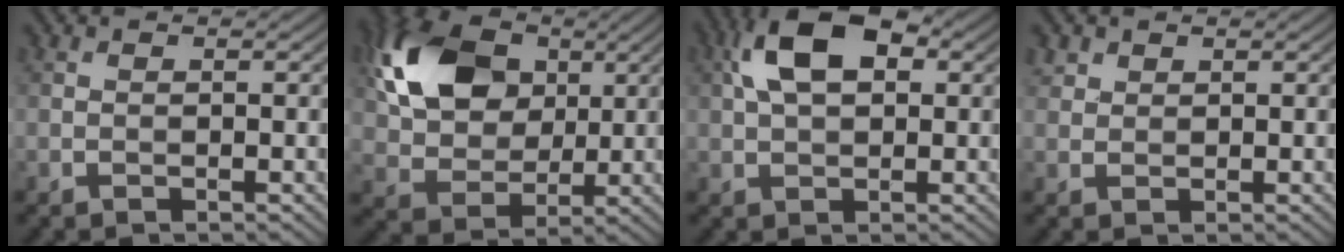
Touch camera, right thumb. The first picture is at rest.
{"total": 13.1, "force": [4.4, 9.2, 8.2], "torque": [-0.195, 0.019, 0.077]}
{"total": 8.8, "force": [2.5, 4.9, 6.8], "torque": [-0.138, 0.020, 0.036]}
{"total": 1.7, "force": [1.2, 1.2, 0.3], "torque": [-0.009, 0.002, 0.026]}